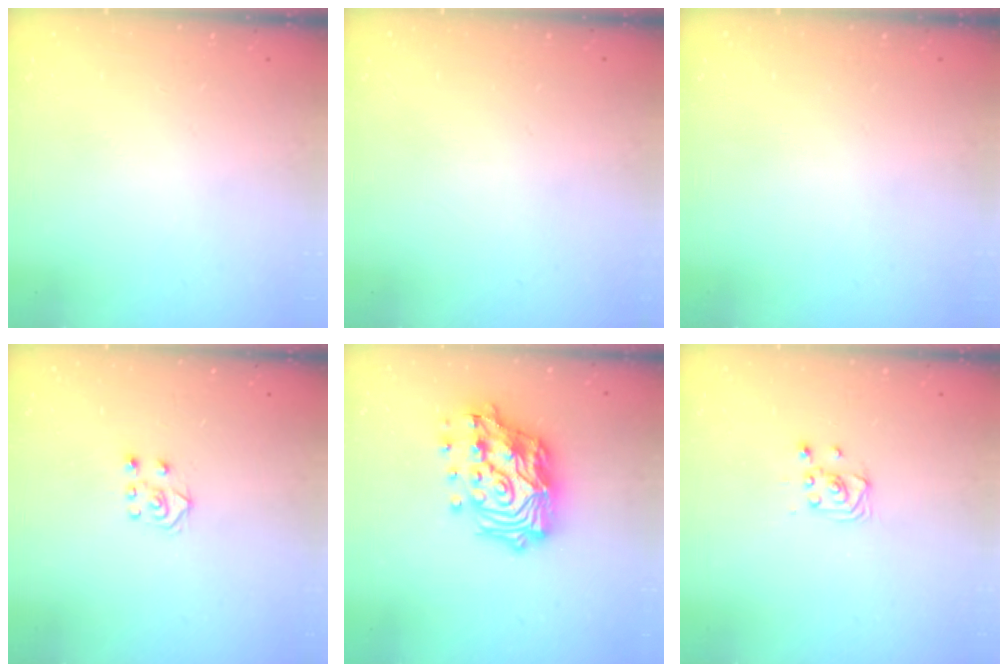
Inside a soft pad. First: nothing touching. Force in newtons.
{"total": 0.0}
{"total": 0.0}
{"total": 5.2, "press": 5.2, "slide": 0.4}
{"total": 20.6, "press": 20.5, "slide": 2.7}
{"total": 2.9, "press": 2.9, "slide": 0.4}